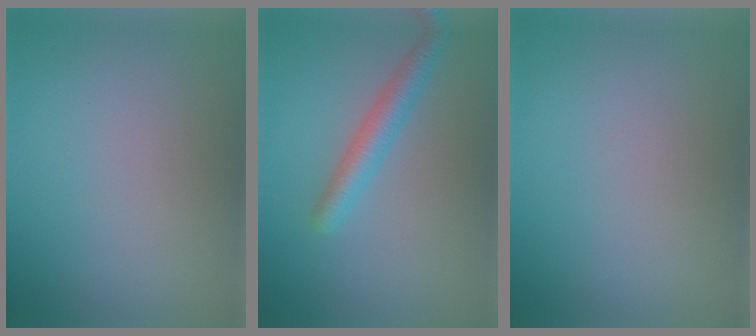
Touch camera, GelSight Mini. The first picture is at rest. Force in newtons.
{"total": 2.8, "press": 2.8, "slide": 0.2}
{"total": 0.0}